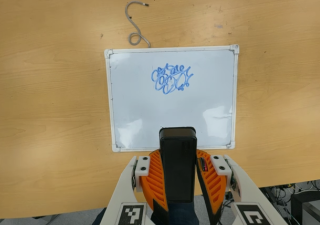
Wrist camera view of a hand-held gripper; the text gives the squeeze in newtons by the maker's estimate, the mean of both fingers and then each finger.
{"total": 9.6, "left": 8.4, "right": 10.8}